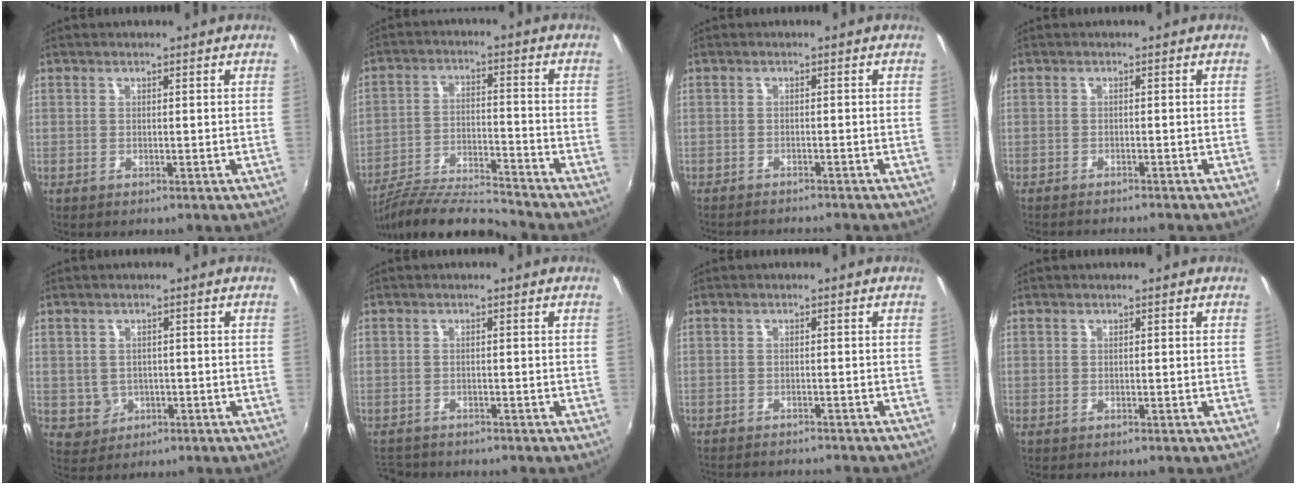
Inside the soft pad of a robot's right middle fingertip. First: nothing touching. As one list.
[{"total": 13.1, "force": [-12.2, 0.5, 4.6], "torque": [-0.099, -0.022, -0.222]}, {"total": 5.8, "force": [-5.4, 0.8, 1.9], "torque": [-0.049, -0.013, -0.081]}, {"total": 4.2, "force": [-4.0, 0.3, 1.4], "torque": [-0.036, -0.012, -0.063]}, {"total": 4.0, "force": [-0.7, 3.8, 0.9], "torque": [-0.025, 0.003, 0.001]}, {"total": 4.4, "force": [-4.1, 1.6, 0.9], "torque": [-0.033, -0.011, -0.071]}, {"total": 6.7, "force": [-6.2, 1.0, 2.2], "torque": [-0.056, -0.013, -0.092]}, {"total": 0.0}]